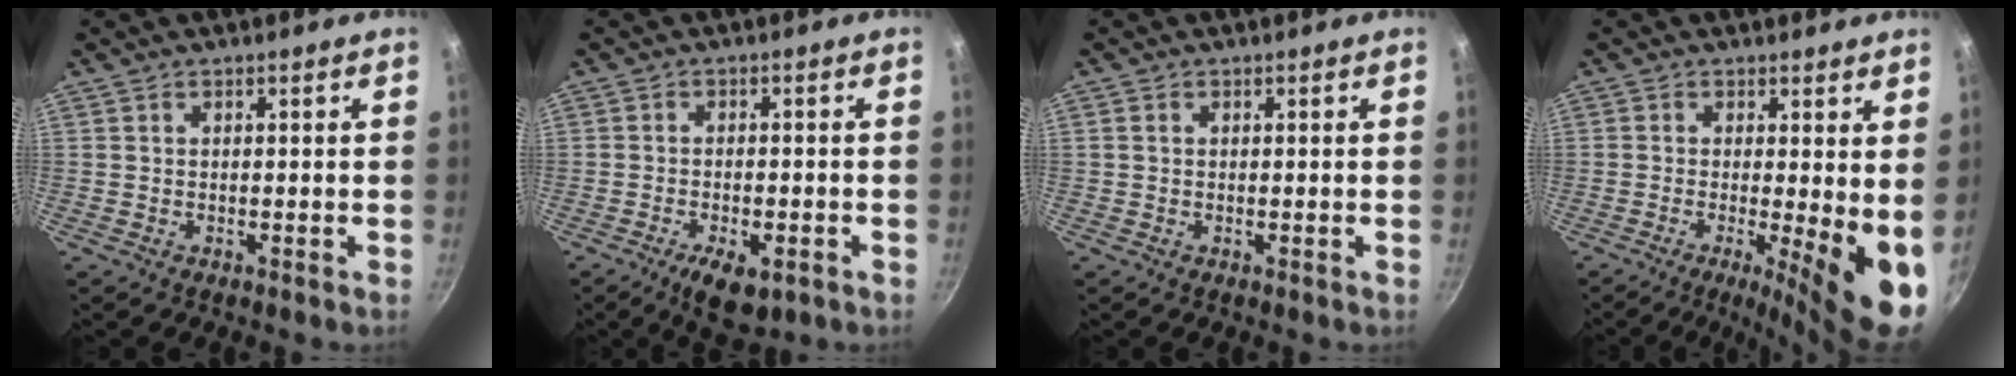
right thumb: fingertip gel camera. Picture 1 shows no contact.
{"total": 7.3, "force": [-3.4, 3.3, 5.5], "torque": [-0.082, 0.011, -0.046]}
{"total": 0.7, "force": [0.1, 0.6, 0.4], "torque": [-0.006, 0.004, 0.001]}
{"total": 10.9, "force": [-1.1, 2.8, 10.5], "torque": [-0.126, -0.017, -0.012]}